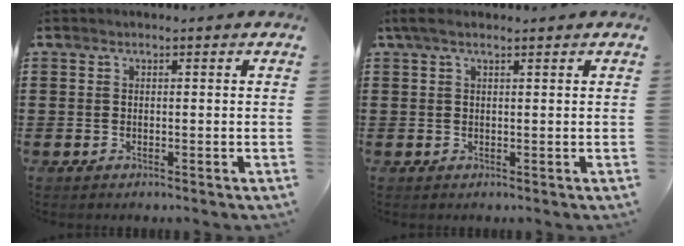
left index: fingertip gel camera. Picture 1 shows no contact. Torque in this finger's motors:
{"motor_torque": [-0.06, 0.02, 0.16, 0.01]}